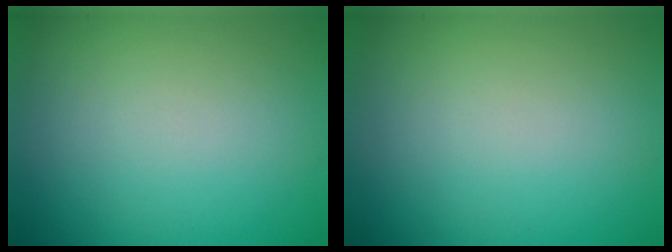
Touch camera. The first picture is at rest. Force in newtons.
{"total": 0.0}